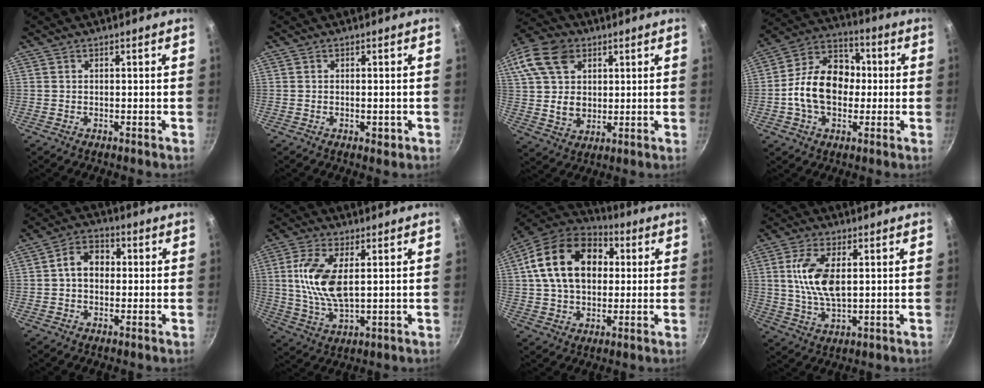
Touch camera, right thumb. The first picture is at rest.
{"total": 2.0, "force": [-0.6, 1.0, 1.7], "torque": [-0.025, -0.001, -0.009]}
{"total": 19.8, "force": [7.6, 14.7, 10.9], "torque": [-0.223, 0.015, 0.138]}
{"total": 15.7, "force": [-0.9, 11.3, 10.8], "torque": [-0.144, 0.034, -0.034]}
{"total": 6.7, "force": [0.4, 5.2, 4.3], "torque": [-0.044, 0.018, -0.004]}
{"total": 11.6, "force": [2.1, 5.4, 10.0], "torque": [-0.199, -0.006, 0.043]}
{"total": 20.2, "force": [4.2, 14.2, 13.7], "torque": [-0.213, 0.022, 0.060]}
{"total": 10.4, "force": [1.9, 4.9, 8.9], "torque": [-0.170, -0.003, 0.037]}